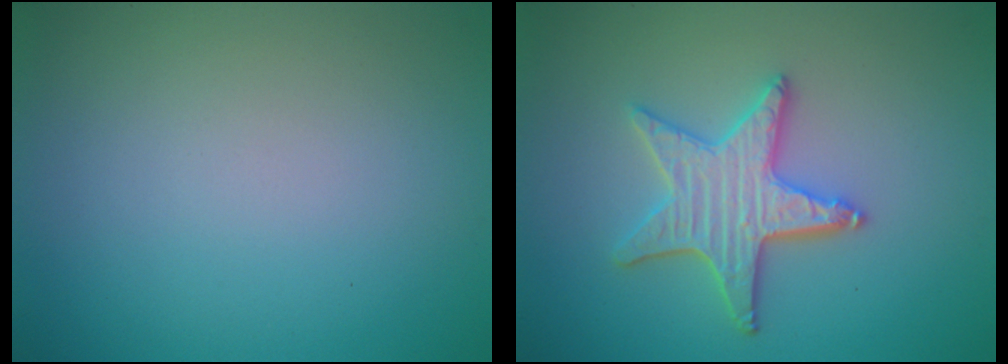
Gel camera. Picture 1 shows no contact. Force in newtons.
{"total": 3.8, "press": 3.6, "slide": 1.3}